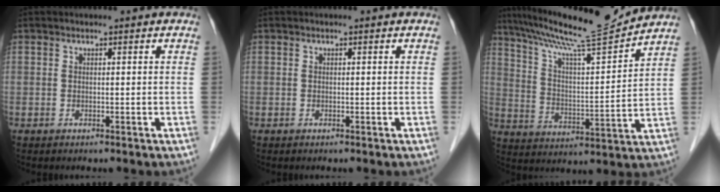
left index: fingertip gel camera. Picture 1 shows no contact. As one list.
[{"total": 0.0}, {"total": 15.8, "force": [14.4, -1.0, 6.4], "torque": [-0.117, -0.010, 0.234]}]